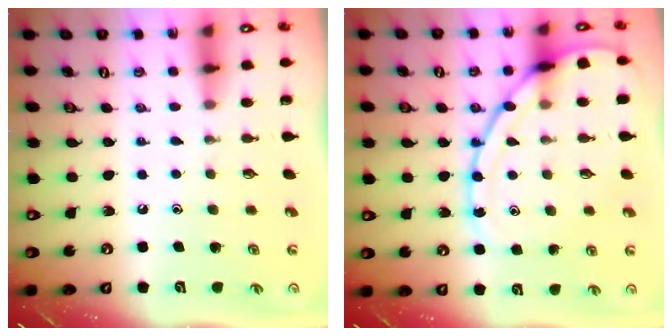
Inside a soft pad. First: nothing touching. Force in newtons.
{"total": 14.3, "press": 14.3, "slide": 1.2}